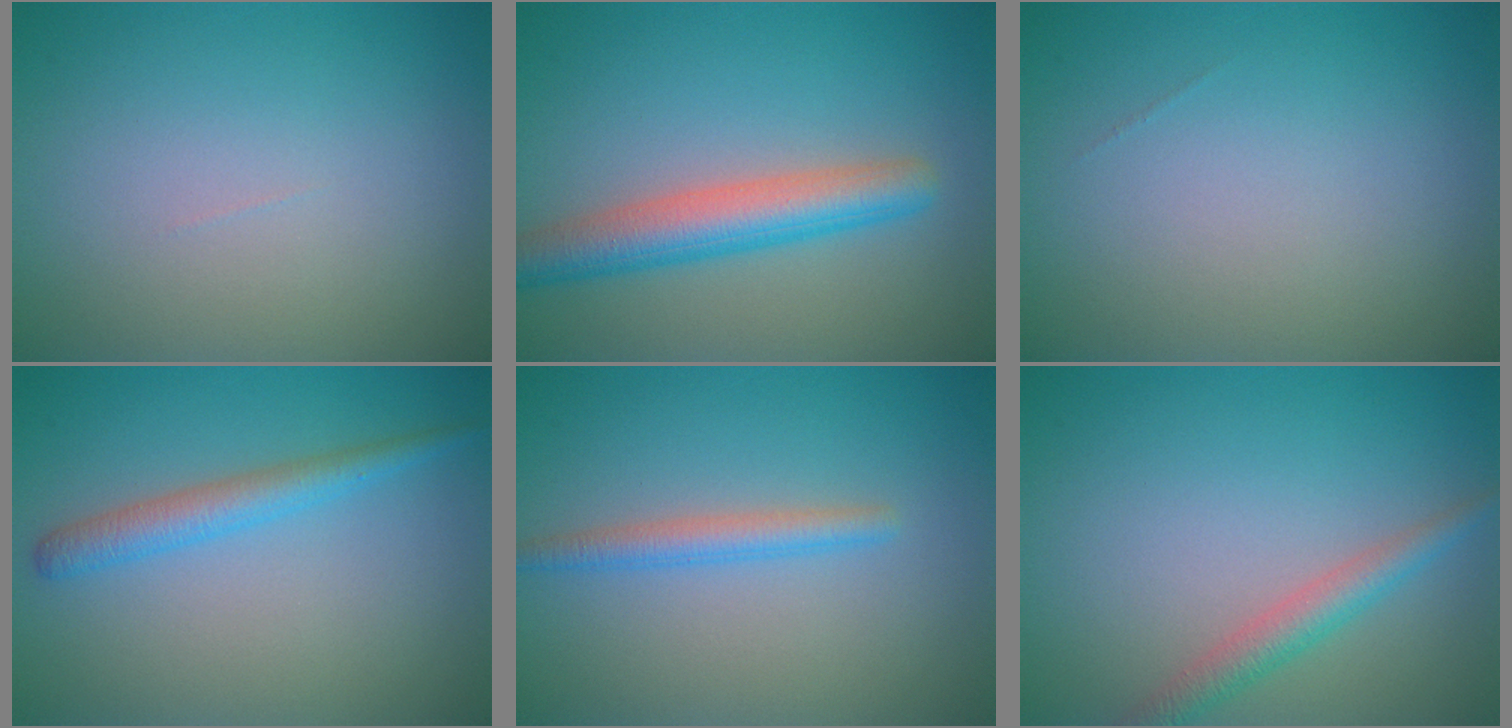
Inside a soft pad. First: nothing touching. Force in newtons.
{"total": 5.1, "press": 5.1, "slide": 0.1}
{"total": 0.0}
{"total": 2.6, "press": 2.6, "slide": 0.1}
{"total": 2.1, "press": 2.1, "slide": 0.2}
{"total": 2.5, "press": 2.5, "slide": 0.1}